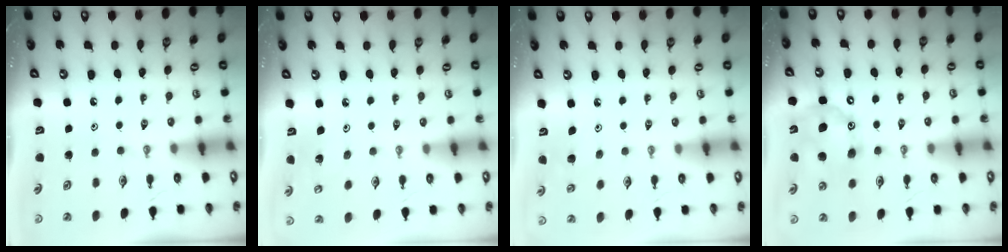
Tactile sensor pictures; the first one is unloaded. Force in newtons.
{"total": 5.4, "press": 5.2, "slide": 1.6}
{"total": 4.8, "press": 4.7, "slide": 0.5}
{"total": 16.4, "press": 16.4, "slide": 0.3}